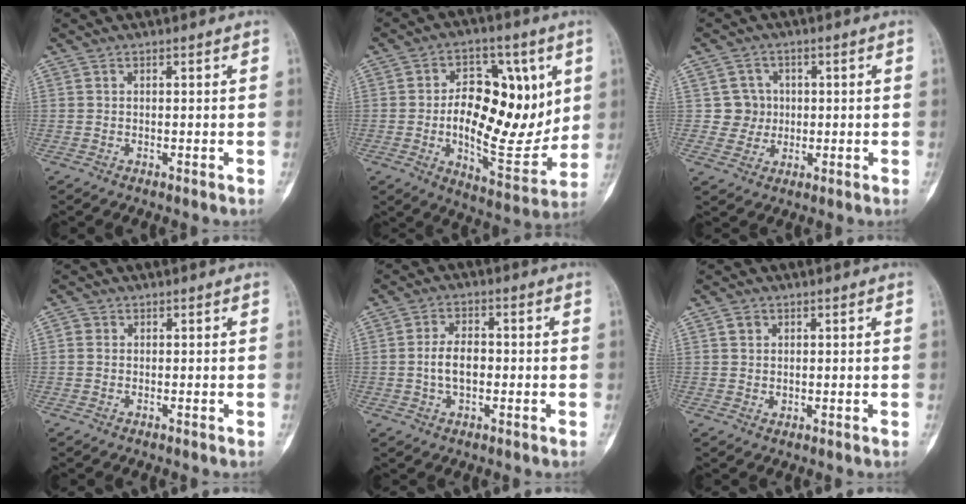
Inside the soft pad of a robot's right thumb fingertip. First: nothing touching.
{"total": 20.5, "force": [1.9, 11.2, 17.0], "torque": [-0.216, -0.018, 0.038]}
{"total": 4.9, "force": [0.5, 4.9, 0.2], "torque": [0.031, 0.008, 0.005]}
{"total": 1.3, "force": [0.1, 1.2, 0.5], "torque": [-0.001, 0.002, 0.000]}
{"total": 5.7, "force": [-0.6, 3.4, 4.6], "torque": [-0.084, 0.014, -0.013]}
{"total": 2.2, "force": [0.8, 1.9, 0.8], "torque": [-0.008, -0.004, 0.016]}